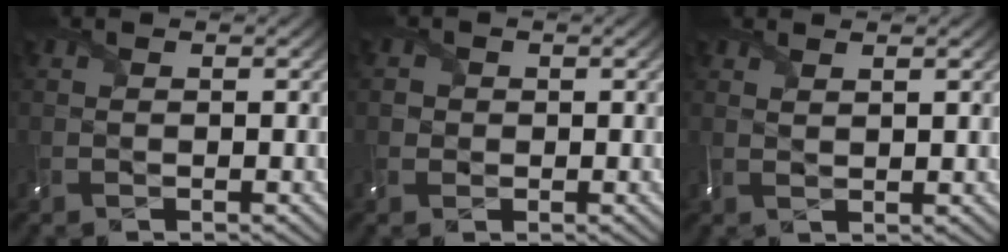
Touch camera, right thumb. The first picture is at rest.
{"total": 1.4, "force": [-0.3, 1.4, -0.1], "torque": [-0.001, -0.004, -0.011]}
{"total": 1.6, "force": [1.2, 0.1, 1.0], "torque": [-0.005, -0.005, 0.018]}